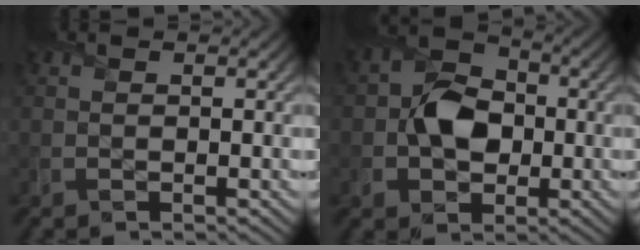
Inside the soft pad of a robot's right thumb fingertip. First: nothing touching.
{"total": 6.8, "force": [-0.6, 5.4, 4.1], "torque": [-0.071, 0.008, -0.023]}